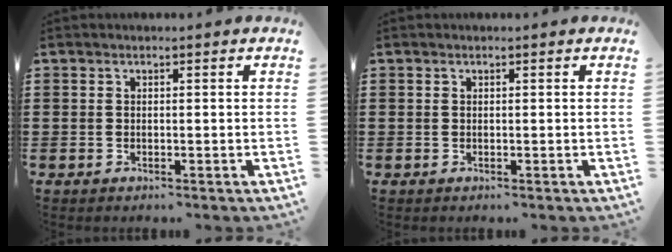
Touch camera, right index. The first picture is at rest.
{"total": 0.0}